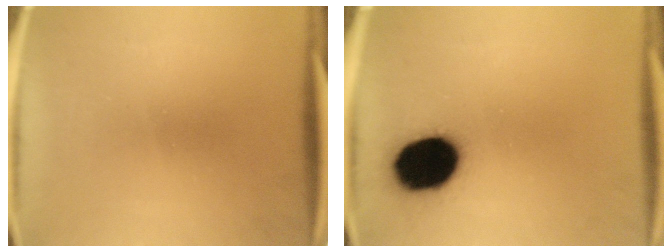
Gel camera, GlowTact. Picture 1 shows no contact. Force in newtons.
{"total": 16.3}